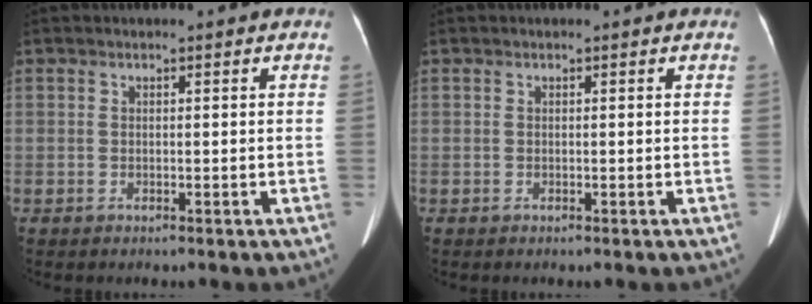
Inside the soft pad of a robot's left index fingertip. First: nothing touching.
{"total": 0.0}